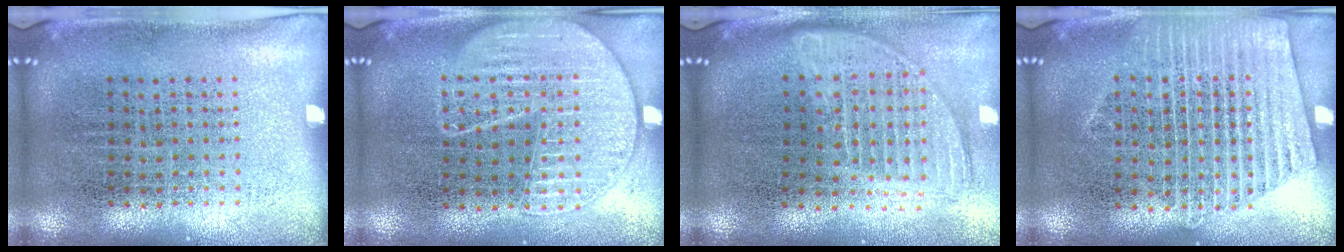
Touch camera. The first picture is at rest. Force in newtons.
{"total": 1.7, "press": 1.6, "slide": 0.2}
{"total": 1.7, "press": 1.4, "slide": 0.9}
{"total": 1.8, "press": 1.7, "slide": 0.3}